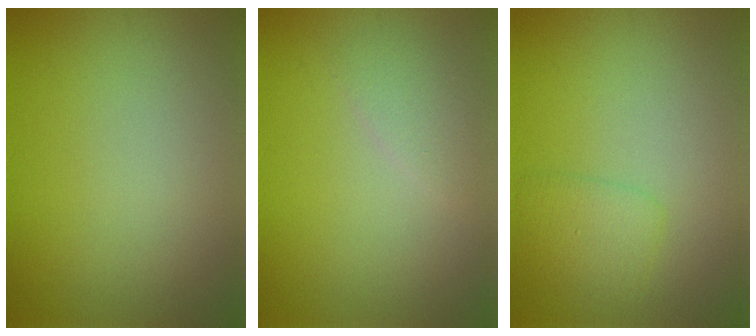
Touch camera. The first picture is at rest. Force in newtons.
{"total": 1.5, "press": 1.5, "slide": 0.1}
{"total": 1.8, "press": 1.8, "slide": 0.1}